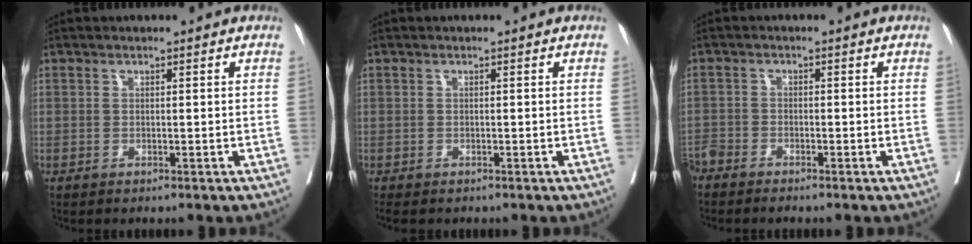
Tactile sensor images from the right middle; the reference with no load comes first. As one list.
[{"total": 2.4, "force": [-1.9, 0.9, 1.0], "torque": [-0.013, -0.007, -0.025]}, {"total": 3.2, "force": [-3.1, 0.4, 0.7], "torque": [-0.005, -0.007, -0.061]}]